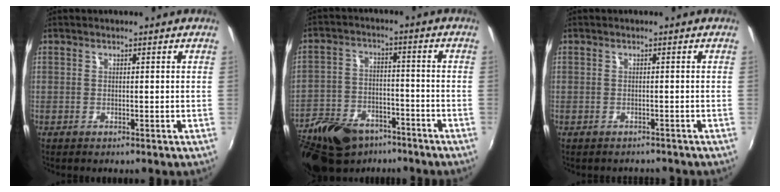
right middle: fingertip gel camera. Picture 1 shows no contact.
{"total": 20.8, "force": [-14.6, 10.9, 10.0], "torque": [-0.240, -0.017, -0.235]}
{"total": 2.2, "force": [-2.1, 0.7, 0.5], "torque": [-0.013, -0.010, -0.025]}